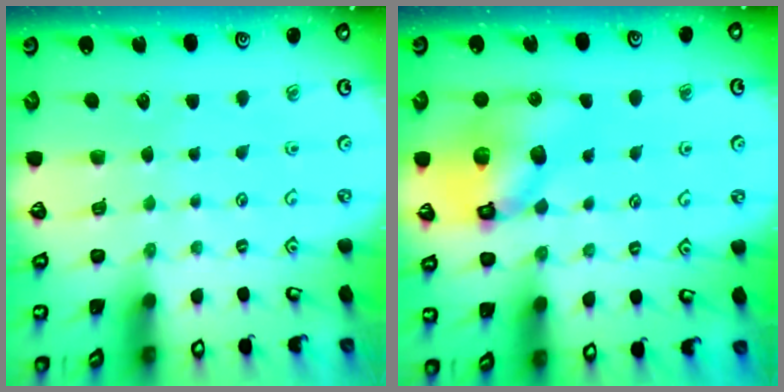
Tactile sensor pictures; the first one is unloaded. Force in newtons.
{"total": 13.9, "press": 13.8, "slide": 2.1}